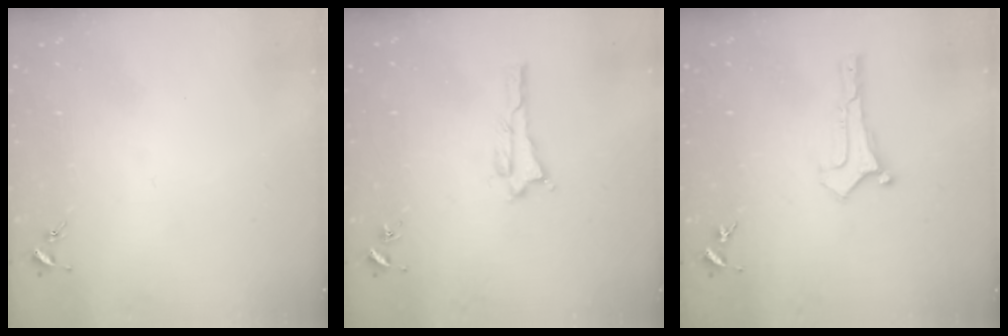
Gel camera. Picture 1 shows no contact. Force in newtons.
{"total": 1.1, "press": 1.1, "slide": 0.1}
{"total": 0.0}